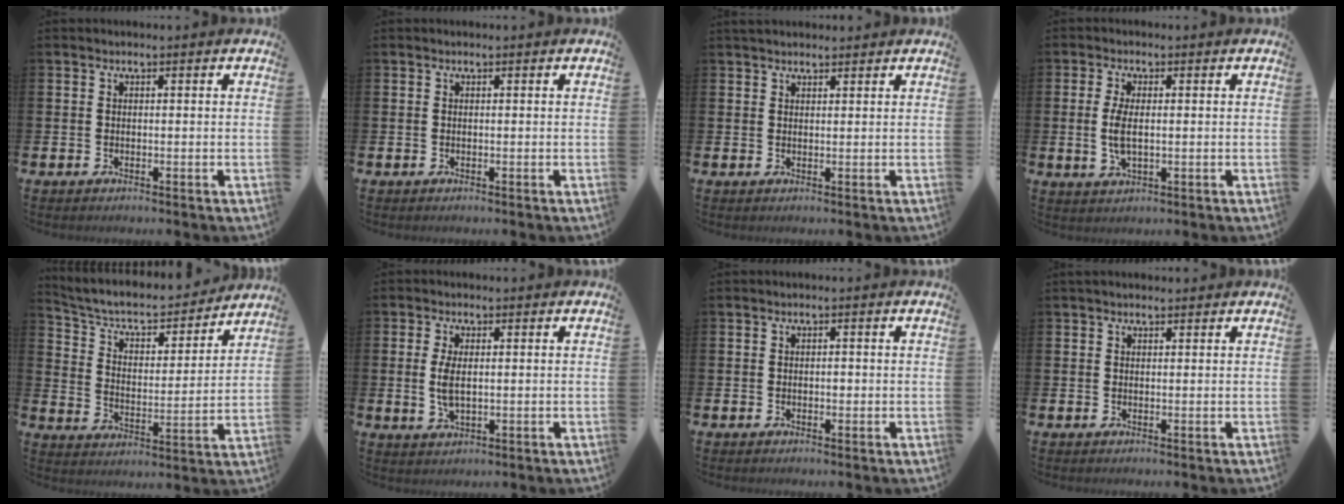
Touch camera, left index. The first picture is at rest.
{"total": 0.0}
{"total": 1.8, "force": [1.7, 0.5, 0.3], "torque": [0.005, -0.002, 0.030]}
{"total": 3.9, "force": [0.3, 1.7, 3.5], "torque": [-0.076, 0.003, 0.000]}
{"total": 6.5, "force": [5.9, 2.1, 1.9], "torque": [-0.064, -0.047, 0.094]}
{"total": 3.5, "force": [0.4, 1.6, 3.1], "torque": [-0.053, 0.002, 0.003]}
{"total": 0.6, "force": [0.0, 0.4, 0.5], "torque": [-0.002, -0.001, -0.003]}
{"total": 1.1, "force": [1.0, 0.3, 0.2], "torque": [0.008, -0.002, 0.016]}